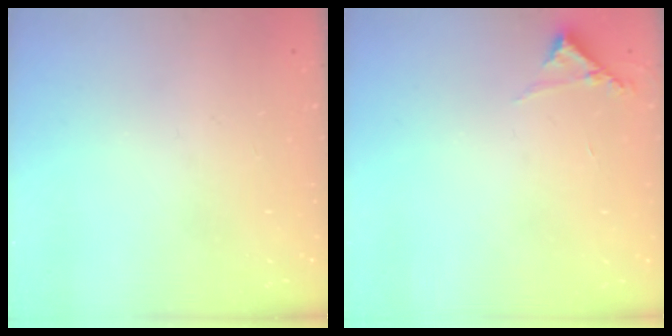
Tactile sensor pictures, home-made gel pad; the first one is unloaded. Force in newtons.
{"total": 3.8, "press": 3.8, "slide": 0.2}